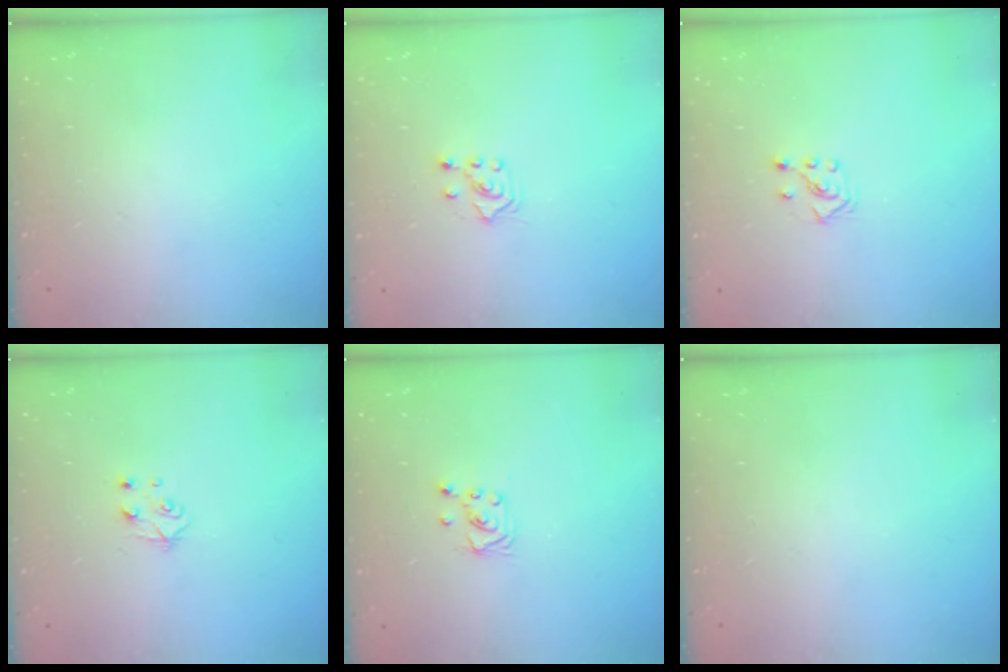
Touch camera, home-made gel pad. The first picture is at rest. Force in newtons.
{"total": 3.5, "press": 3.4, "slide": 0.8}
{"total": 3.5, "press": 3.4, "slide": 0.9}
{"total": 4.0, "press": 3.9, "slide": 0.4}
{"total": 2.0, "press": 2.0, "slide": 0.2}
{"total": 0.0}